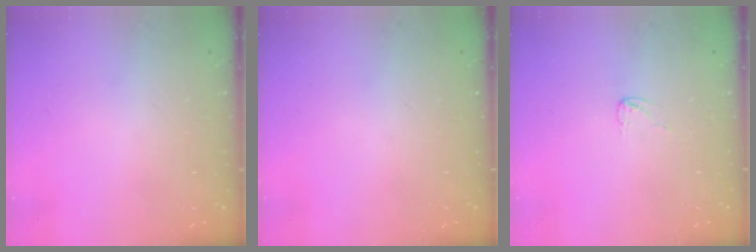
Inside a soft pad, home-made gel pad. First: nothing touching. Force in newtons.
{"total": 0.0}
{"total": 2.6, "press": 2.6, "slide": 0.2}